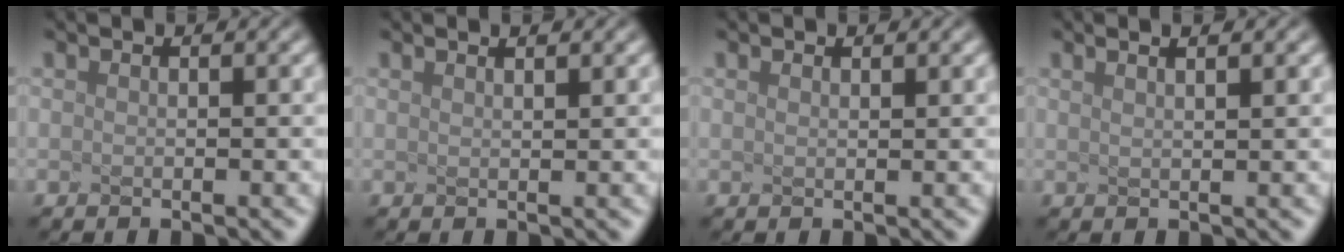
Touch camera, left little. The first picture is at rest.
{"total": 1.4, "force": [1.1, 0.4, 0.9], "torque": [-0.004, 0.021, 0.004]}
{"total": 0.7, "force": [0.6, 0.1, 0.4], "torque": [-0.002, 0.007, 0.003]}
{"total": 2.2, "force": [1.4, 0.7, 1.5], "torque": [-0.020, 0.027, 0.012]}